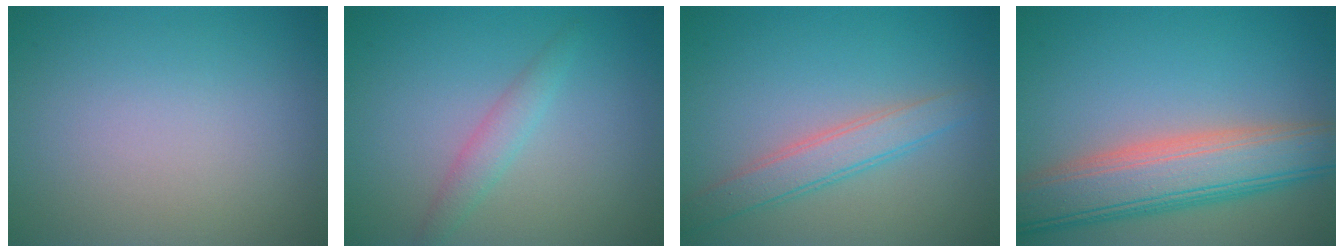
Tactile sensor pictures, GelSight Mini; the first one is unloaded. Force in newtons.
{"total": 1.8, "press": 1.8, "slide": 0.1}
{"total": 2.9, "press": 2.9, "slide": 0.1}
{"total": 8.2, "press": 8.2, "slide": 0.5}